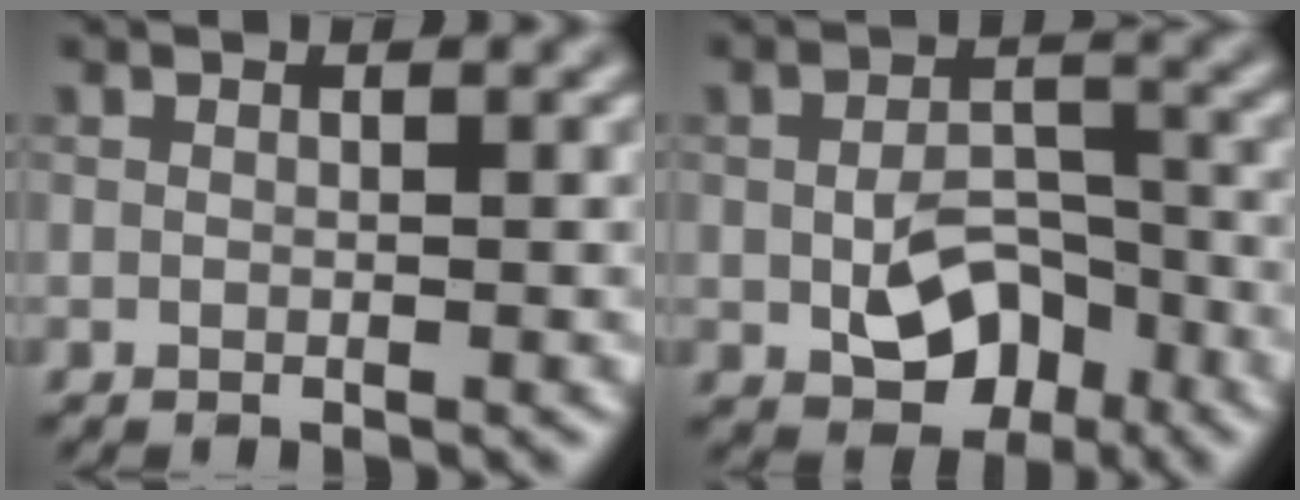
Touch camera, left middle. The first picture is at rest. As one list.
[{"total": 5.6, "force": [-1.9, 3.6, 3.8], "torque": [-0.062, -0.007, -0.025]}]